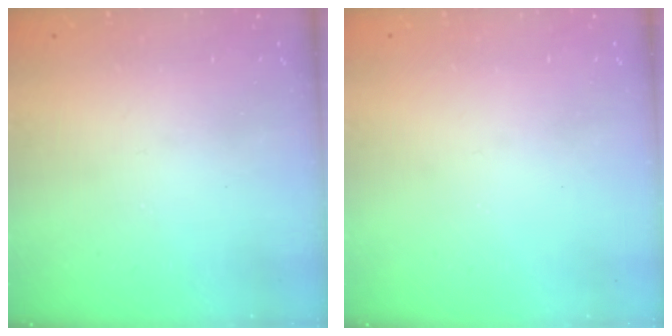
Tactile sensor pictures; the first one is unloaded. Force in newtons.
{"total": 0.0}